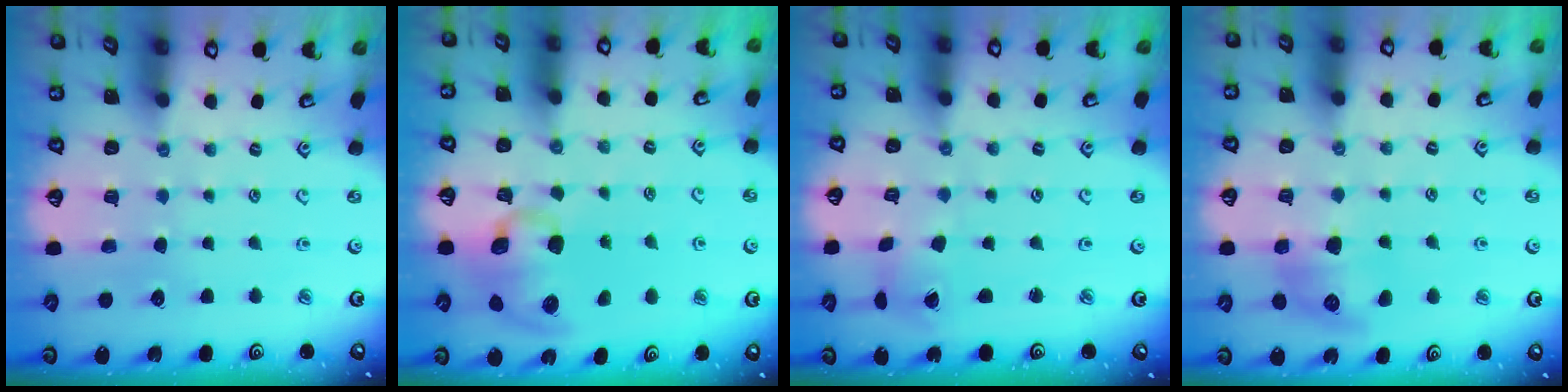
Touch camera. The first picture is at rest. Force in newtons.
{"total": 11.1, "press": 11.0, "slide": 1.9}
{"total": 2.0, "press": 2.0, "slide": 0.3}
{"total": 9.7, "press": 9.7, "slide": 0.4}